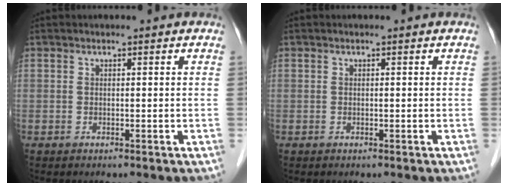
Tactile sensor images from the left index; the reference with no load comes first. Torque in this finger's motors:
{"motor_torque": [-0.08, -0.07, -0.09, -0.01]}